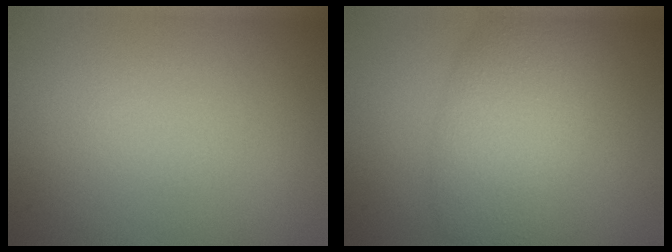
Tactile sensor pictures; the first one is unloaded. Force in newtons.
{"total": 6.1, "press": 6.1, "slide": 0.1}